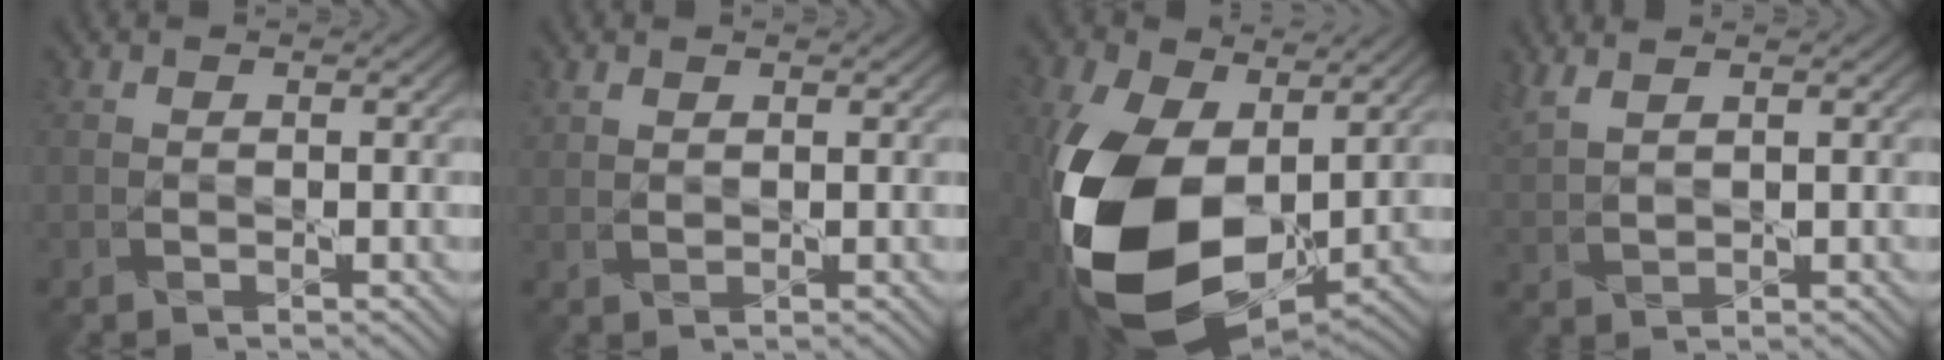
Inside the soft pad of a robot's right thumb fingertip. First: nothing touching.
{"total": 1.2, "force": [0.9, 0.5, 0.5], "torque": [-0.019, -0.002, 0.023]}
{"total": 18.2, "force": [-0.9, 12.1, 13.6], "torque": [-0.316, -0.044, -0.009]}
{"total": 3.3, "force": [2.5, 0.7, 2.1], "torque": [-0.057, 0.012, 0.052]}